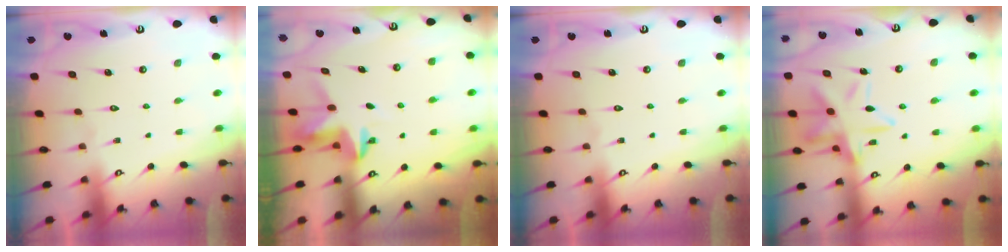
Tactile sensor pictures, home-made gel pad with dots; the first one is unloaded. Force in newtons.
{"total": 3.9, "press": 3.9, "slide": 0.4}
{"total": 0.0}
{"total": 15.9, "press": 15.8, "slide": 1.0}